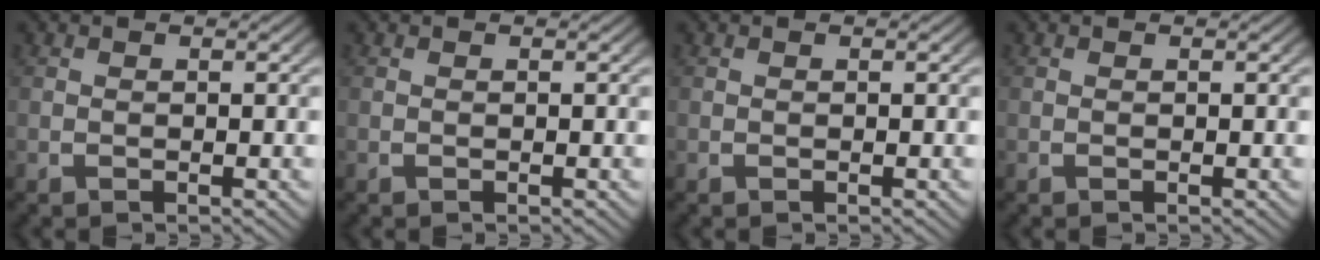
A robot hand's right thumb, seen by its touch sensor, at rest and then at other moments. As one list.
[{"total": 0.0}, {"total": 0.0}, {"total": 0.0}]